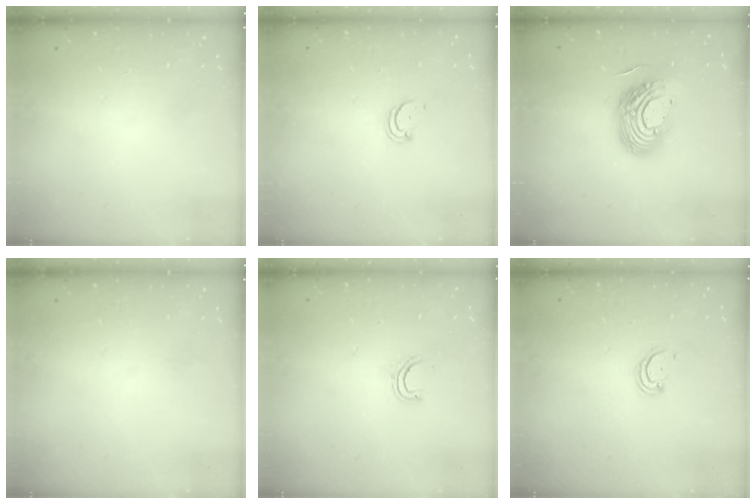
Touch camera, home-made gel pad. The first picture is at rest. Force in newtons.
{"total": 2.5, "press": 2.5, "slide": 0.3}
{"total": 16.2, "press": 16.1, "slide": 1.2}
{"total": 0.0}
{"total": 4.2, "press": 4.0, "slide": 1.2}
{"total": 2.4, "press": 2.4, "slide": 0.2}